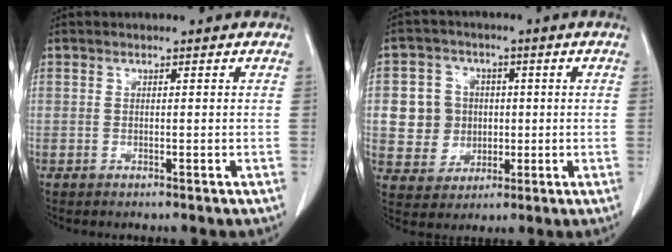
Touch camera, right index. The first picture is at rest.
{"total": 7.7, "force": [0.5, 7.5, 2.0], "torque": [-0.049, 0.023, 0.019]}